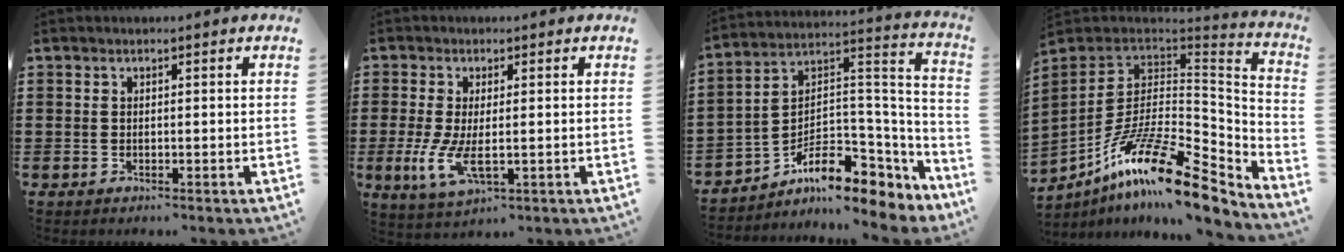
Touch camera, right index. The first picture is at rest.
{"total": 6.3, "force": [-1.0, 2.0, 5.9], "torque": [-0.138, -0.020, -0.018]}
{"total": 10.4, "force": [-6.4, 5.1, 6.3], "torque": [-0.109, 0.001, -0.117]}
{"total": 18.3, "force": [-10.6, 6.0, 13.7], "torque": [-0.261, 0.022, -0.192]}